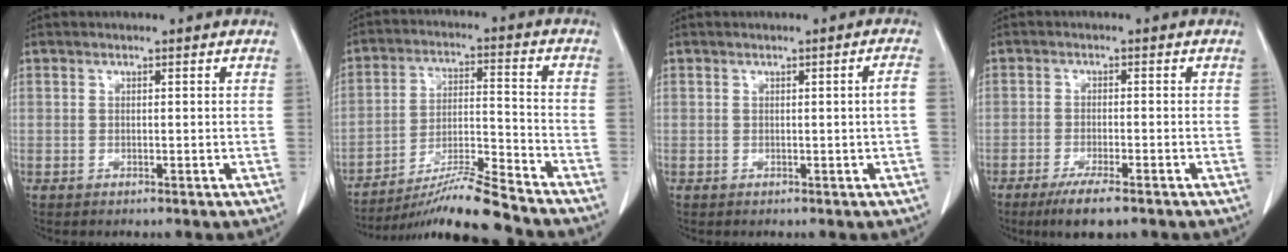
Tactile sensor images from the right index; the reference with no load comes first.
{"total": 12.4, "force": [-11.3, -1.5, 4.9], "torque": [-0.080, -0.004, -0.202]}
{"total": 1.7, "force": [-0.2, -0.3, 1.6], "torque": [-0.026, 0.001, 0.000]}
{"total": 5.9, "force": [-4.1, 0.9, 4.1], "torque": [-0.071, -0.012, -0.064]}